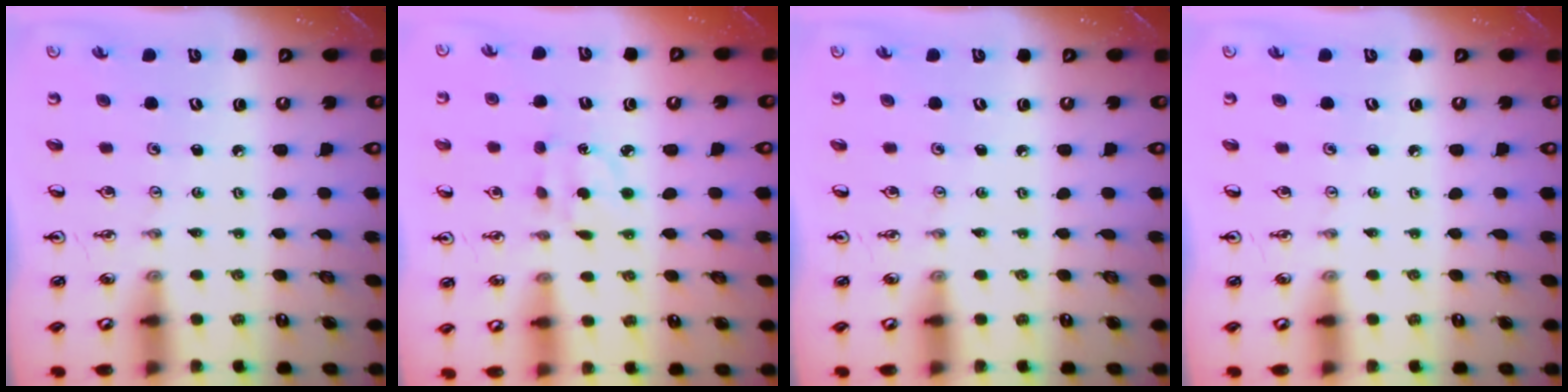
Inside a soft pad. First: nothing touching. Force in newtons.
{"total": 3.3, "press": 3.3, "slide": 0.3}
{"total": 0.0}
{"total": 0.0}